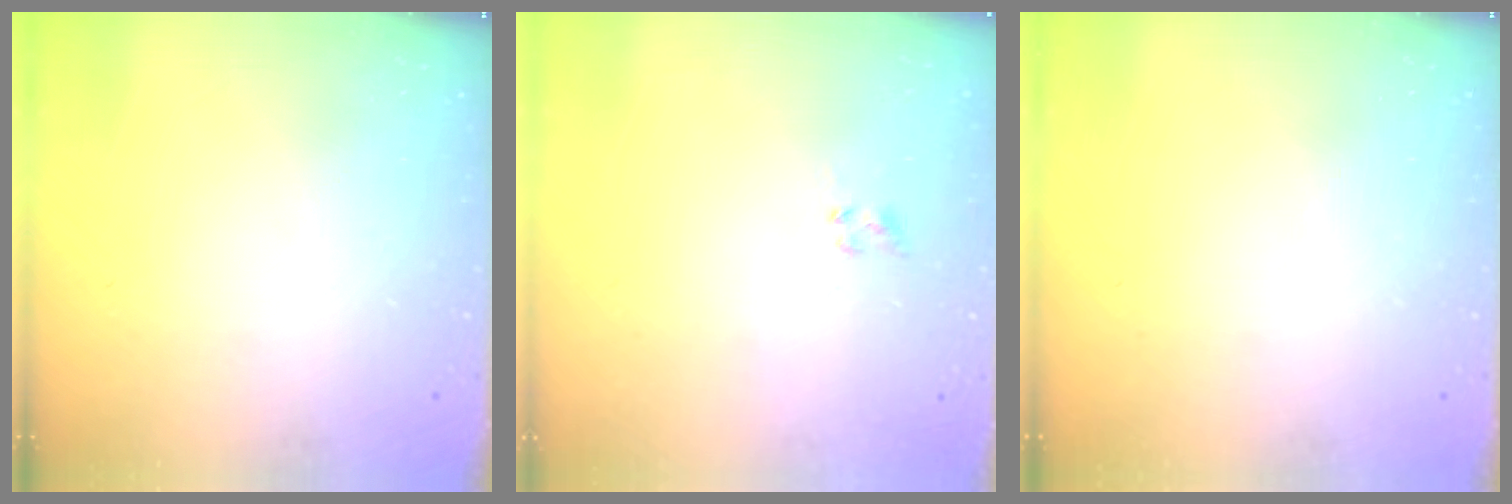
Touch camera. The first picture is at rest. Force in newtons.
{"total": 2.2, "press": 2.1, "slide": 0.7}
{"total": 0.0}